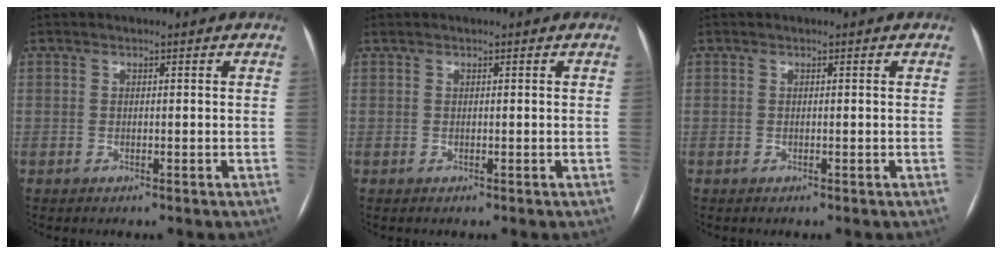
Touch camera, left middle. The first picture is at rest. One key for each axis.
{"total": 0.0}
{"total": 0.0}